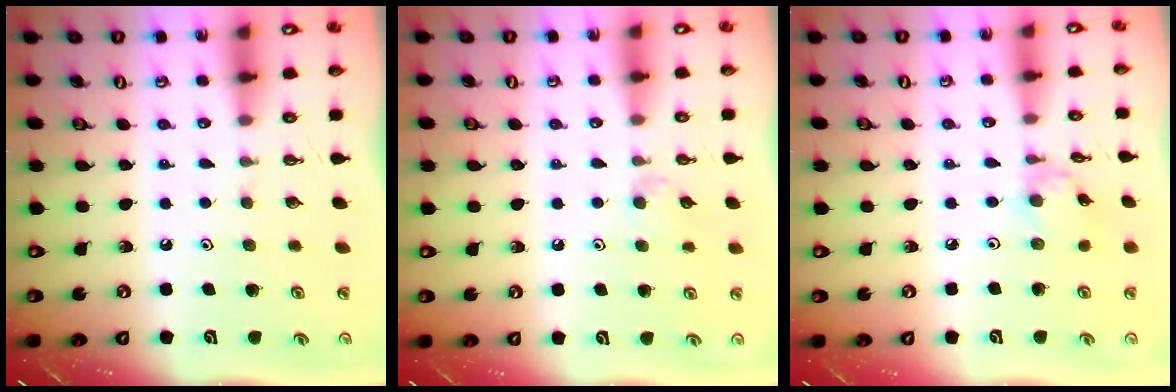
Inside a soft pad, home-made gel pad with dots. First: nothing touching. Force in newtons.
{"total": 4.2, "press": 4.1, "slide": 0.8}
{"total": 2.1, "press": 2.1, "slide": 0.2}